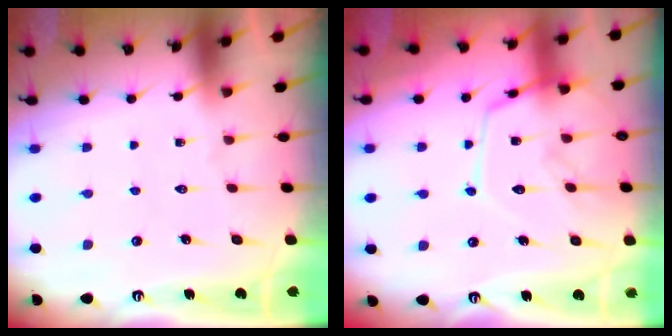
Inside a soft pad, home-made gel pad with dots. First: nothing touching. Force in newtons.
{"total": 13.0, "press": 13.0, "slide": 1.2}